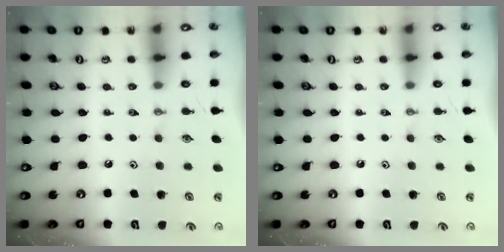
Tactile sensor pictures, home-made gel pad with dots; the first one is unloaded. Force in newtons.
{"total": 0.0}